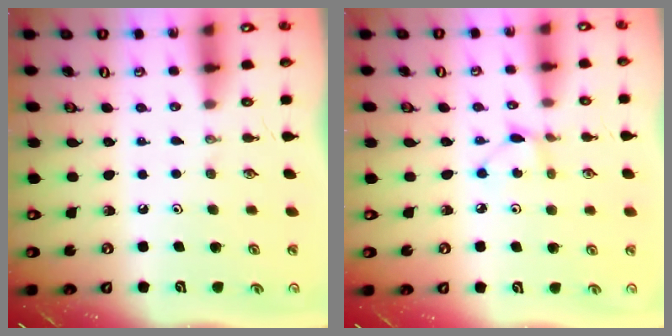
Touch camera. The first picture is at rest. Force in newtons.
{"total": 3.0, "press": 2.9, "slide": 0.4}